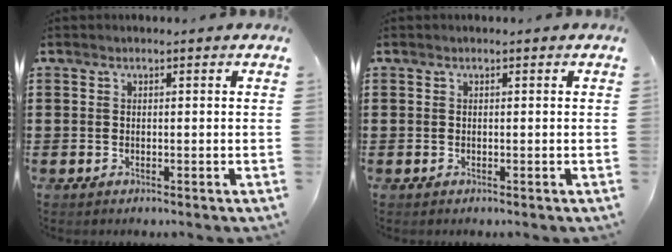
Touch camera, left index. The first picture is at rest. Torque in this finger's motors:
{"motor_torque": [0.00, 0.00, -0.02, 0.01]}